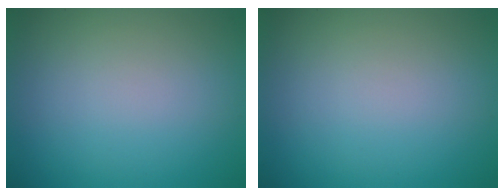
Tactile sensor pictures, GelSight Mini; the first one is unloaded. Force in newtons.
{"total": 0.0}